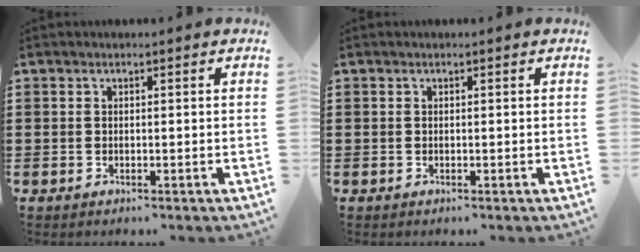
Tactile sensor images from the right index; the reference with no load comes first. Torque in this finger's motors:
{"motor_torque": [-0.03, 0.03, 0.00, 0.00]}